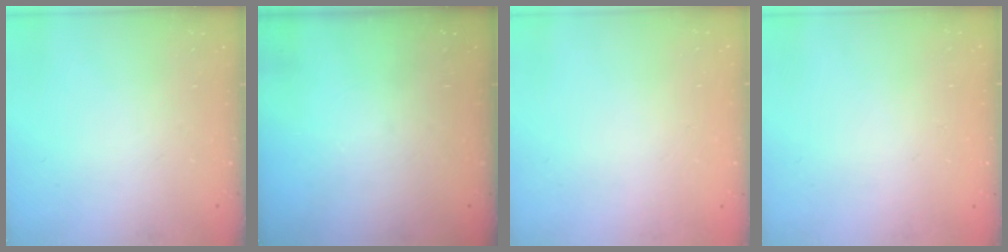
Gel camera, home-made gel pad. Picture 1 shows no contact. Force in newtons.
{"total": 0.0}
{"total": 1.9, "press": 1.9, "slide": 0.2}
{"total": 1.6, "press": 1.6, "slide": 0.2}